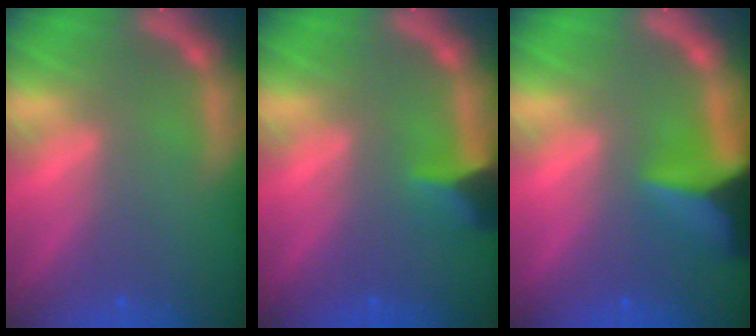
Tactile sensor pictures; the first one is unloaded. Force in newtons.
{"total": 2.9}
{"total": 7.5}